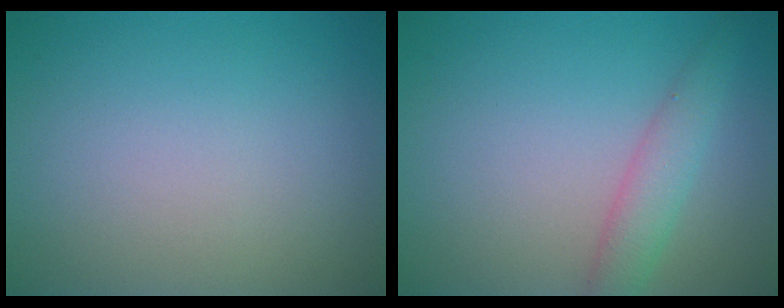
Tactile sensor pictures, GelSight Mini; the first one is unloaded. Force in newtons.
{"total": 2.7, "press": 2.7, "slide": 0.2}